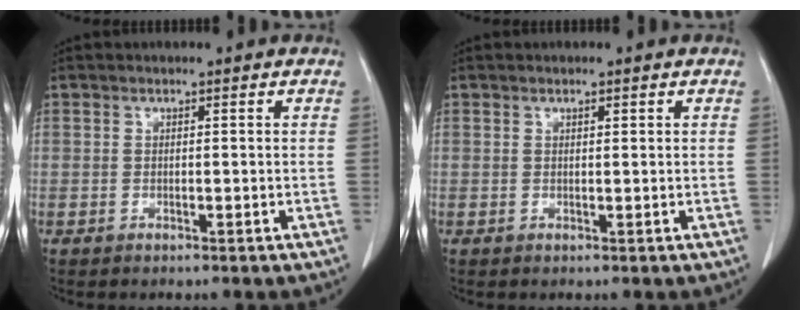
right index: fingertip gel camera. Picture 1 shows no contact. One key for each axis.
{"total": 0.5, "fx": 0.4, "fy": 0.0, "fz": 0.4, "tx": -0.010, "ty": -0.002, "tz": 0.007}